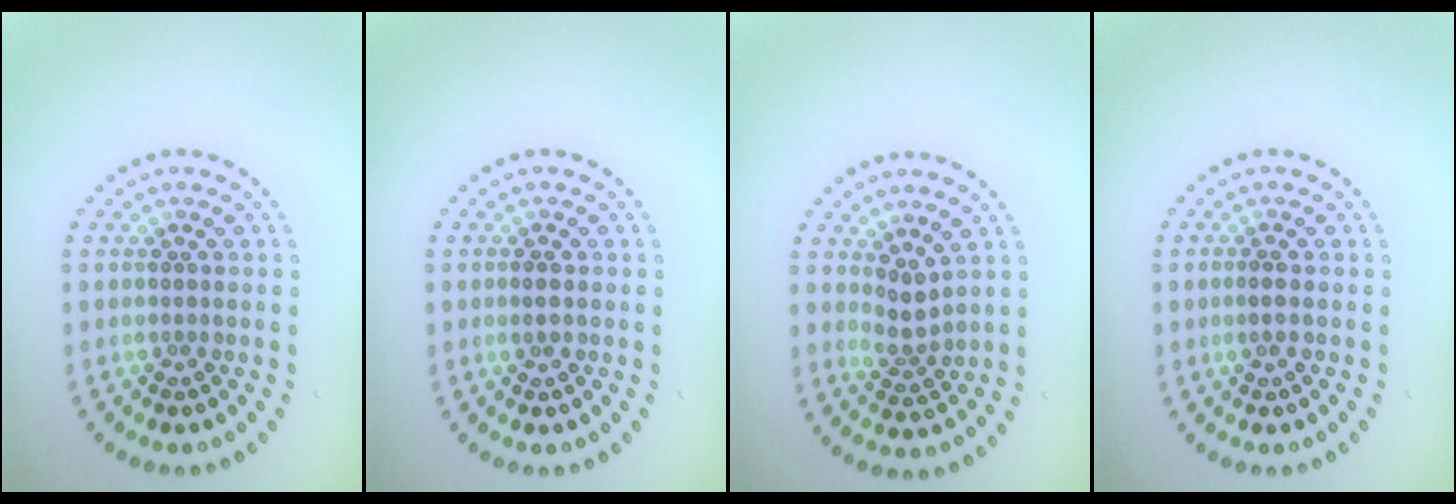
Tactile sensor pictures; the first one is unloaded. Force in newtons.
{"total": 1.0, "press": 0.9, "slide": 0.2}
{"total": 1.9, "press": 1.3, "slide": 1.4}
{"total": 0.8, "press": 0.8, "slide": 0.2}